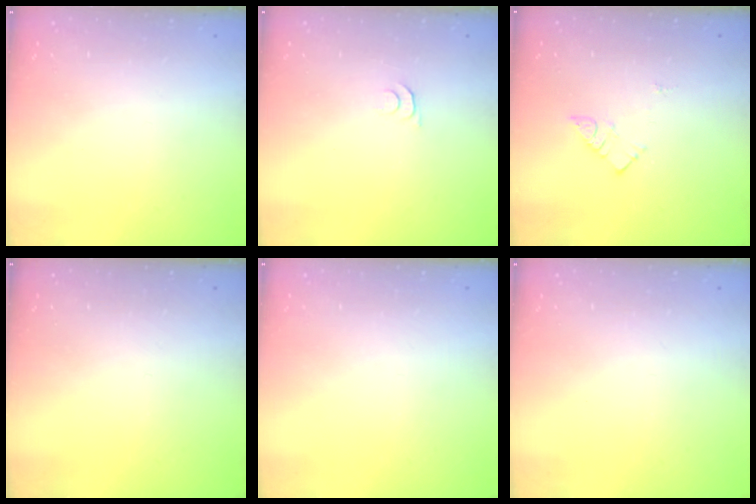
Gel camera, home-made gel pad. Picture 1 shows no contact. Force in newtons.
{"total": 4.1, "press": 4.0, "slide": 0.6}
{"total": 5.6, "press": 5.6, "slide": 0.1}
{"total": 0.0}
{"total": 0.0}
{"total": 2.1, "press": 2.0, "slide": 0.4}